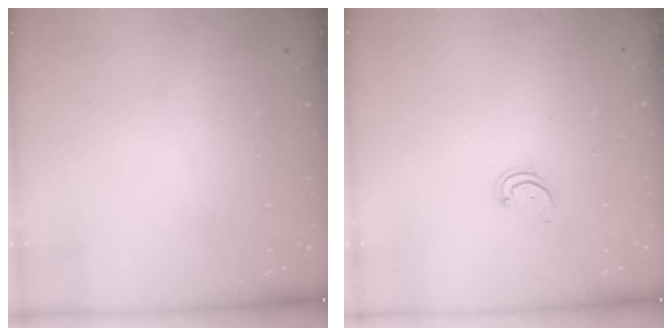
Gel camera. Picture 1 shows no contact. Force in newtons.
{"total": 2.2, "press": 2.2, "slide": 0.2}